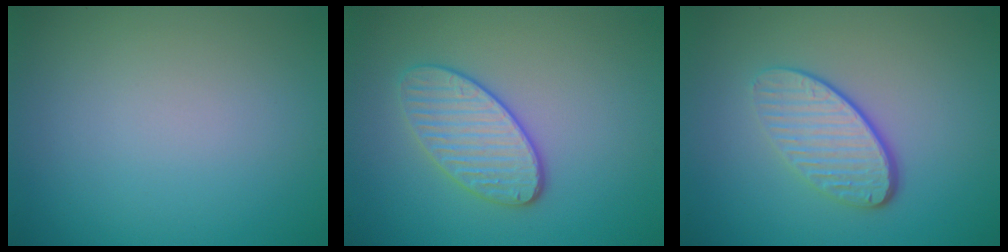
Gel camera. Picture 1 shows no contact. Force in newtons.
{"total": 3.4, "press": 3.2, "slide": 1.2}
{"total": 4.1, "press": 3.0, "slide": 2.8}